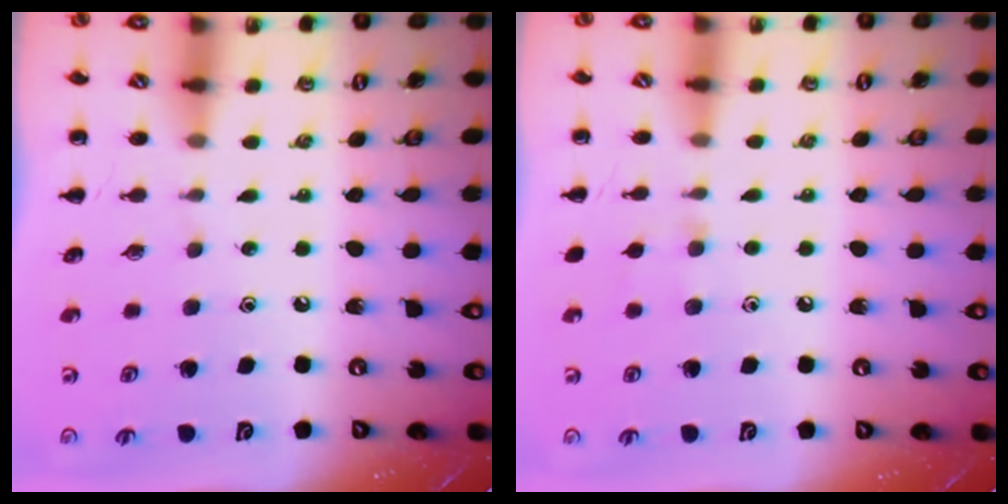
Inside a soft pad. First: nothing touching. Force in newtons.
{"total": 4.9, "press": 4.6, "slide": 1.7}